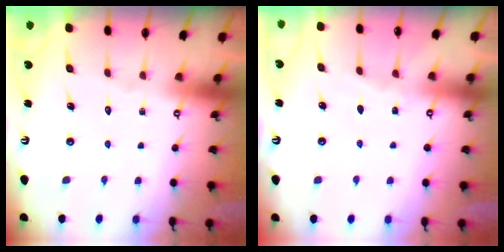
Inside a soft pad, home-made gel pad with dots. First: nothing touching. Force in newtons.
{"total": 2.6, "press": 2.6, "slide": 0.4}